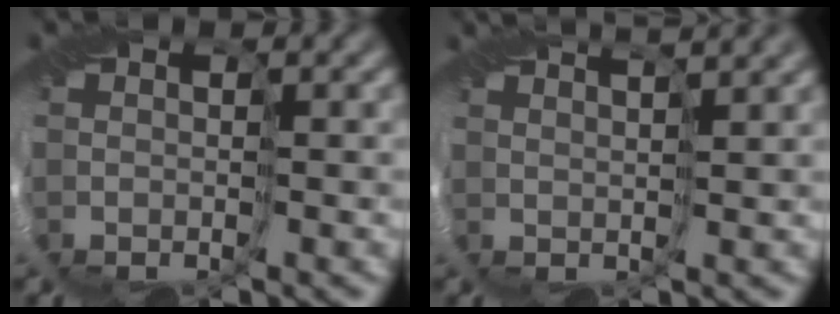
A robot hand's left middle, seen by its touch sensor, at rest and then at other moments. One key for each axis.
{"total": 4.8, "fx": 3.9, "fy": 1.0, "fz": 2.6, "tx": -0.033, "ty": 0.024, "tz": 0.034}